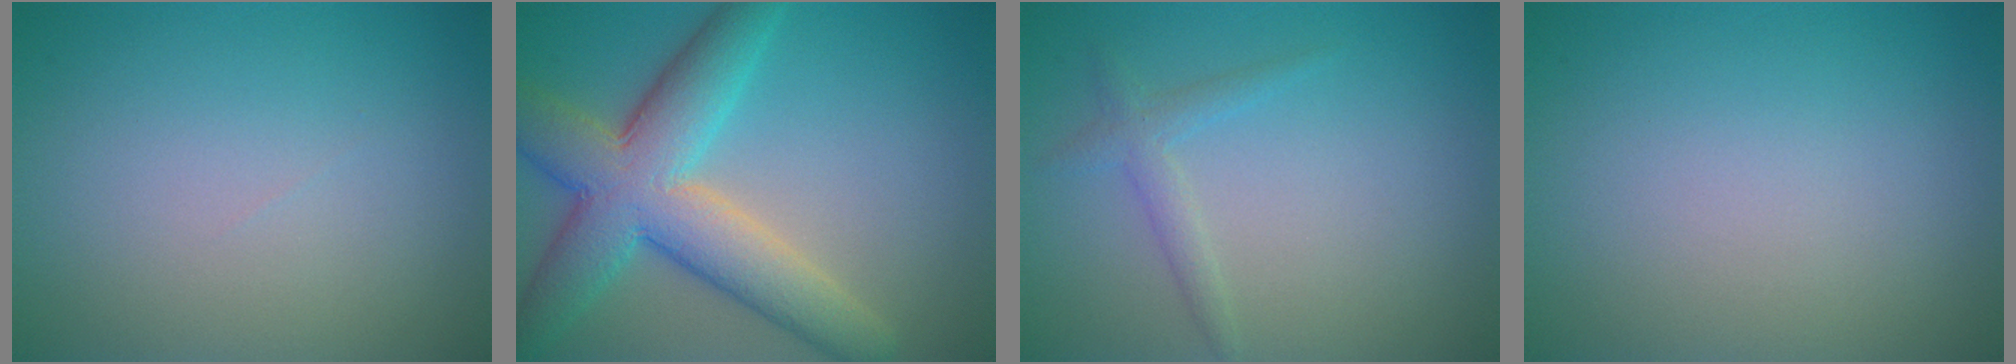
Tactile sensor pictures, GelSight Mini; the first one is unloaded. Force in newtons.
{"total": 8.9, "press": 8.9, "slide": 0.4}
{"total": 1.6, "press": 1.6, "slide": 0.1}
{"total": 0.0}